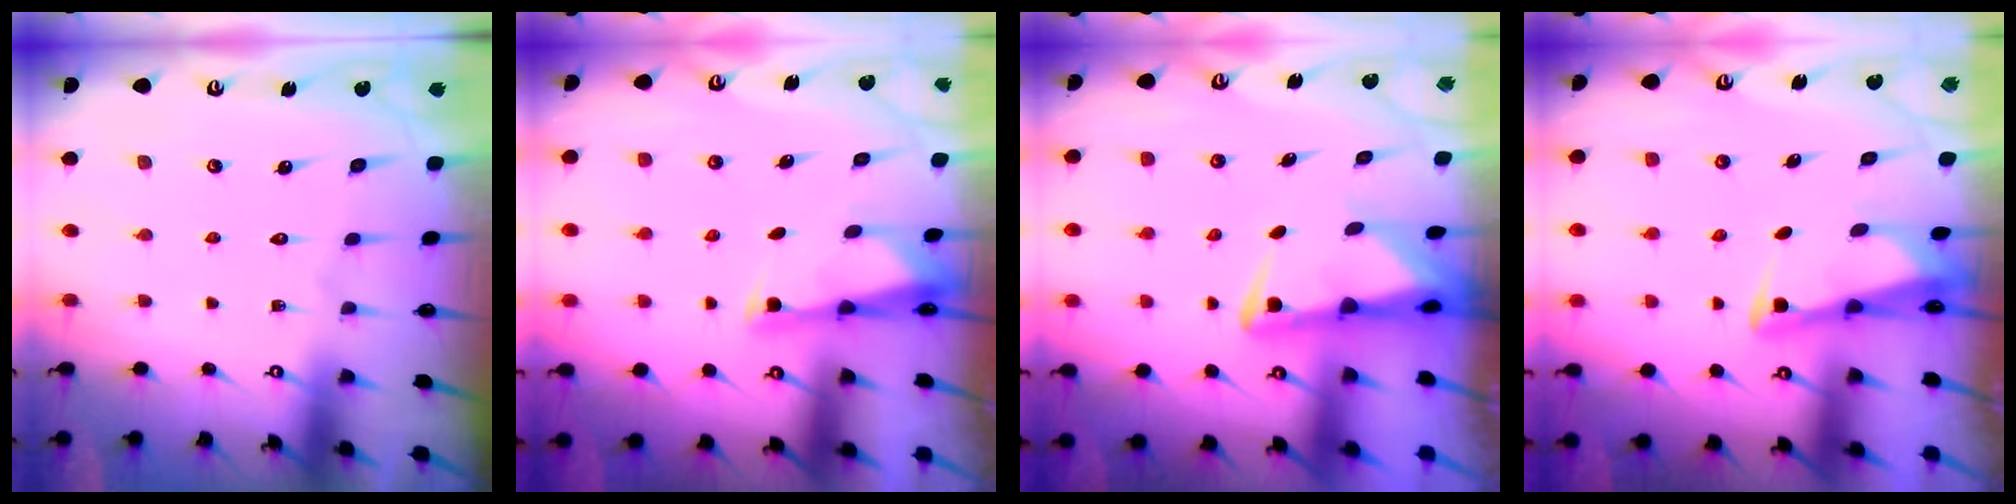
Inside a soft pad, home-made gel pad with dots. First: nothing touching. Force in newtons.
{"total": 3.4, "press": 3.3, "slide": 0.6}
{"total": 4.0, "press": 4.0, "slide": 0.6}
{"total": 2.7, "press": 2.7, "slide": 0.3}